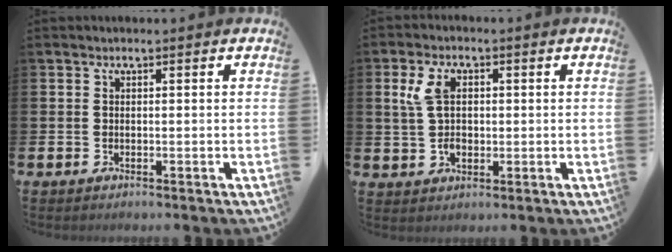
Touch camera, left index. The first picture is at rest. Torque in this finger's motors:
{"motor_torque": [1.10, -0.27, 0.23, 0.21]}